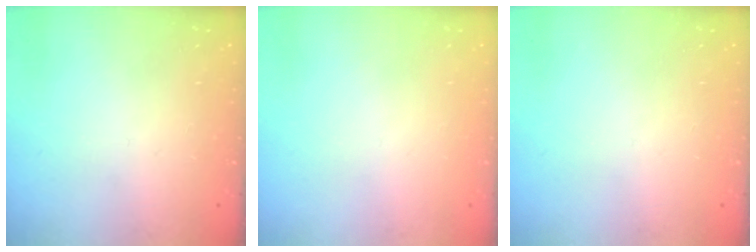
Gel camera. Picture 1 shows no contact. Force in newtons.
{"total": 0.0}
{"total": 0.0}